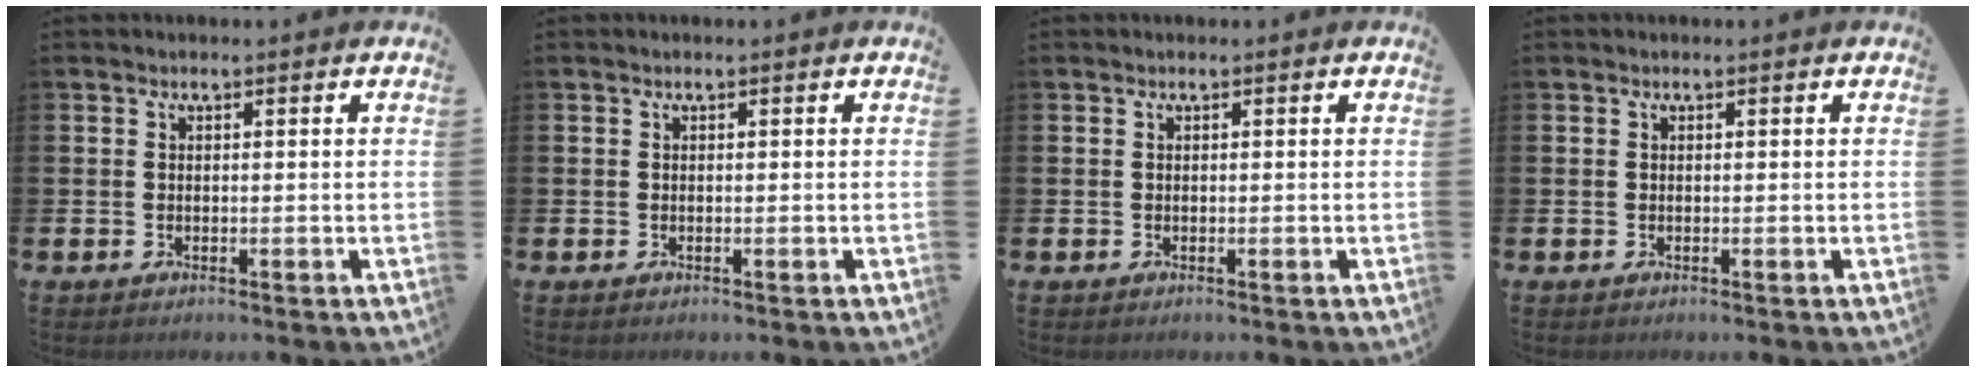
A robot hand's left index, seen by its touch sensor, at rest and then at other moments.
{"total": 0.0}
{"total": 0.0}
{"total": 0.0}